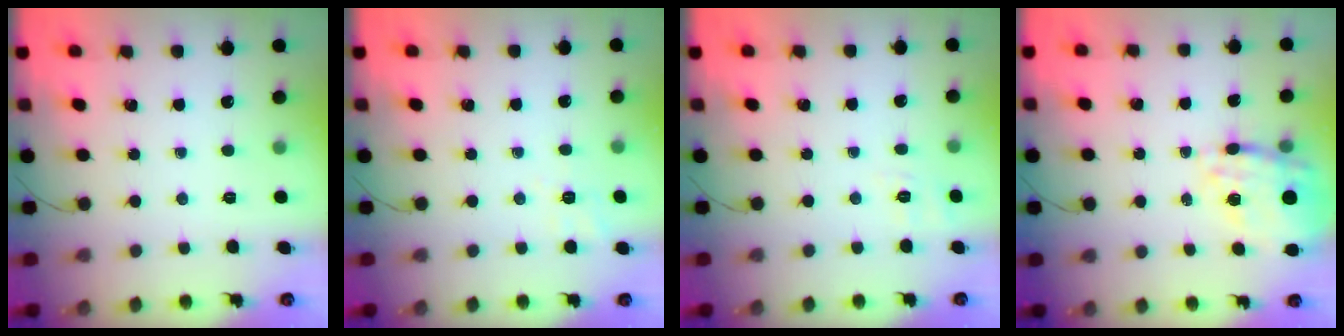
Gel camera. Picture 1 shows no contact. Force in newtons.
{"total": 2.2, "press": 0.9, "slide": 2.0}
{"total": 2.5, "press": 1.0, "slide": 2.3}
{"total": 18.3, "press": 17.9, "slide": 3.6}